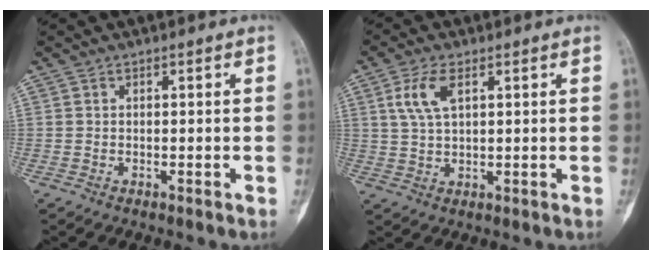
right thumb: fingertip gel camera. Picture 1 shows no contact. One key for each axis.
{"total": 6.1, "fx": 2.3, "fy": 2.8, "fz": 4.8, "tx": -0.104, "ty": -0.002, "tz": 0.049}